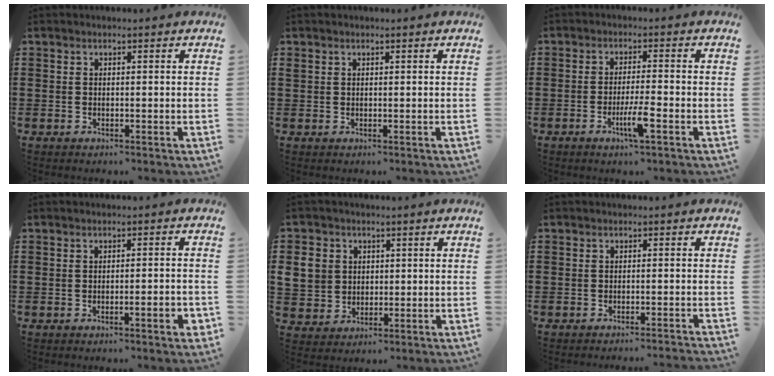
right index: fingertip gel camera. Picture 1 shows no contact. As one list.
[{"total": 0.0}, {"total": 4.6, "force": [-2.1, 0.3, 4.1], "torque": [-0.073, -0.009, -0.037]}, {"total": 2.5, "force": [-1.1, 0.1, 2.2], "torque": [-0.035, -0.005, -0.019]}, {"total": 5.3, "force": [1.3, 4.9, 1.5], "torque": [-0.064, 0.012, 0.019]}, {"total": 1.6, "force": [-1.4, -0.4, 0.5], "torque": [-0.009, 0.000, -0.029]}]